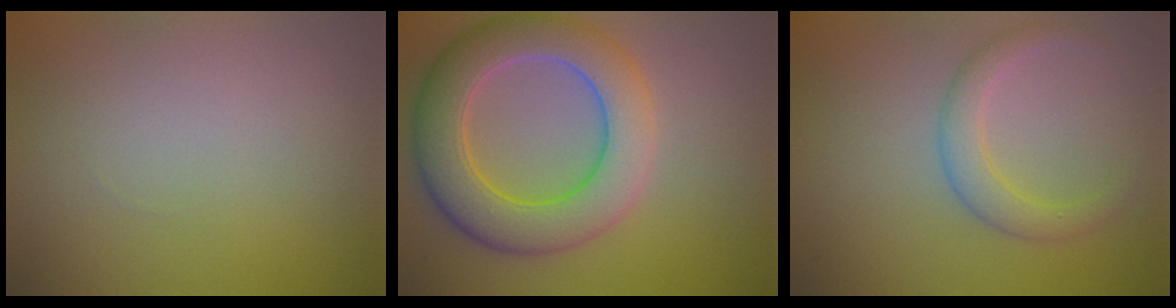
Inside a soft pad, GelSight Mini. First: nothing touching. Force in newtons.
{"total": 8.1, "press": 8.1, "slide": 0.5}
{"total": 2.0, "press": 2.0, "slide": 0.2}